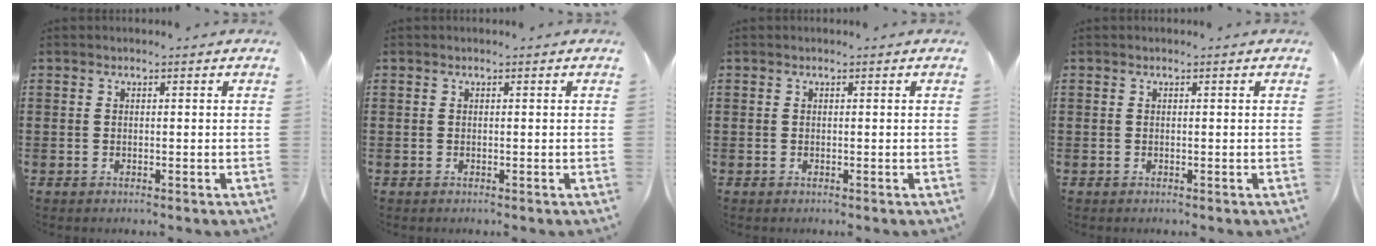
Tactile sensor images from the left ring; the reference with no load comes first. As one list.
[{"total": 0.0}, {"total": 0.0}, {"total": 0.0}]